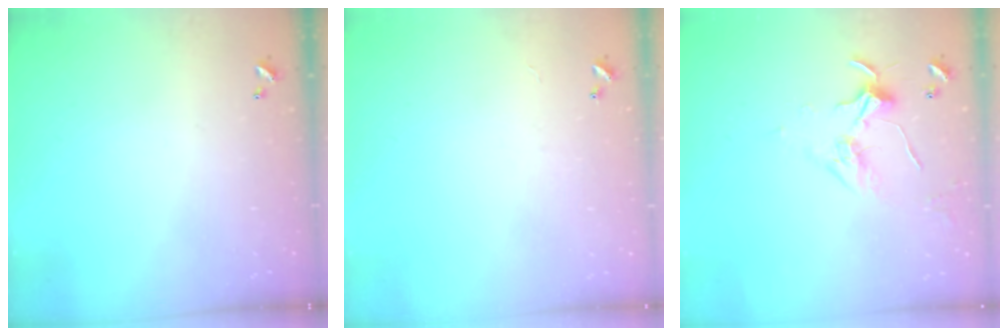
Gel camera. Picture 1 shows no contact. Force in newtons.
{"total": 2.4, "press": 2.4, "slide": 0.3}
{"total": 4.2, "press": 4.2, "slide": 0.4}